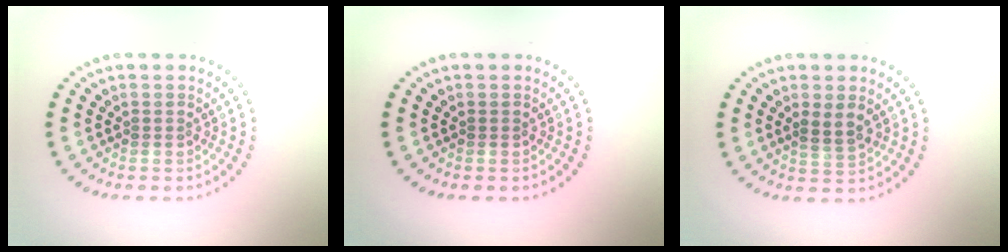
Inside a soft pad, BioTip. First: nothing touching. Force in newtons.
{"total": 0.0}
{"total": 2.0, "press": 1.9, "slide": 0.6}